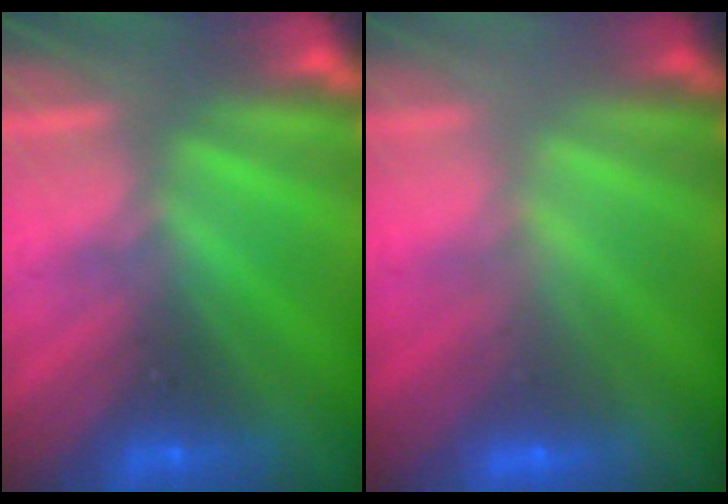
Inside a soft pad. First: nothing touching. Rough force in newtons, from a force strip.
{"total": 2.2}